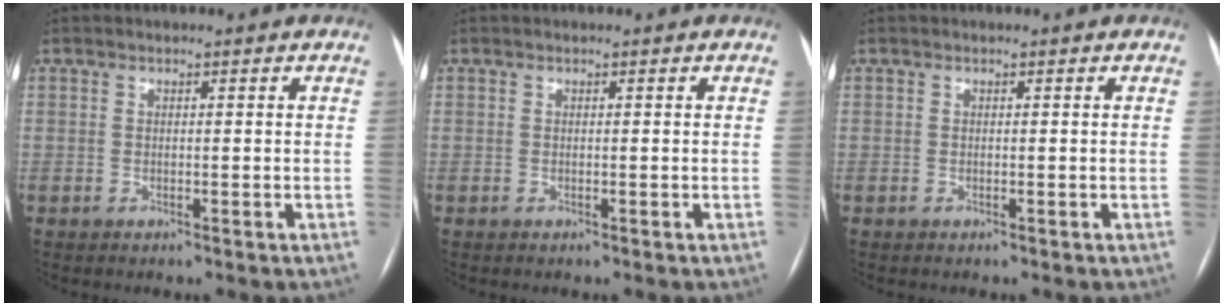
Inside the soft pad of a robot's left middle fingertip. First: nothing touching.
{"total": 0.0}
{"total": 0.0}